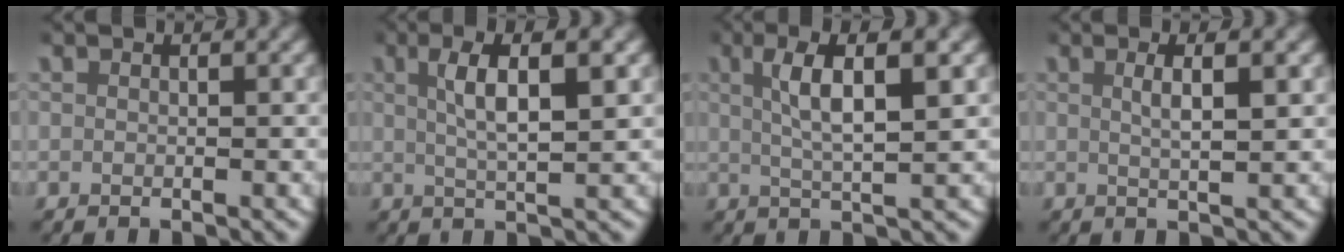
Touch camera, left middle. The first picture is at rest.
{"total": 4.2, "force": [1.3, 0.4, 3.9], "torque": [-0.067, 0.009, 0.022]}
{"total": 4.6, "force": [1.4, 0.4, 4.4], "torque": [-0.073, 0.011, 0.023]}
{"total": 2.8, "force": [0.9, 0.2, 2.6], "torque": [-0.044, 0.002, 0.018]}